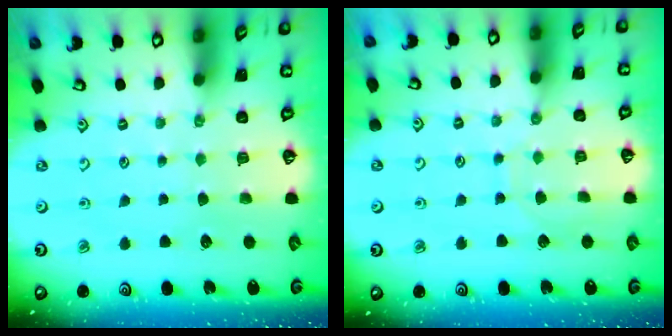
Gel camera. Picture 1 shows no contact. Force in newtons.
{"total": 5.0, "press": 4.9, "slide": 0.5}